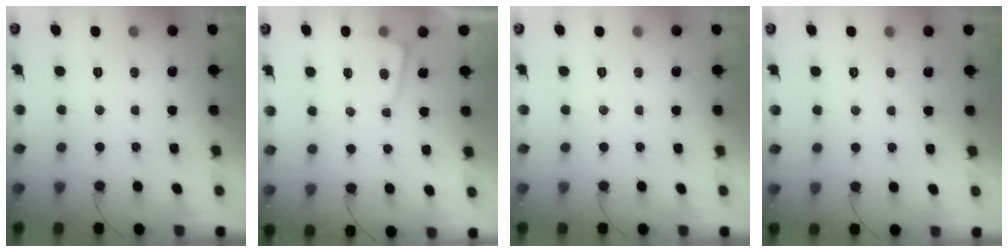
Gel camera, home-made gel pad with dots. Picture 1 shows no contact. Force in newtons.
{"total": 2.2, "press": 2.2, "slide": 0.3}
{"total": 0.0}
{"total": 1.4, "press": 1.4, "slide": 0.3}